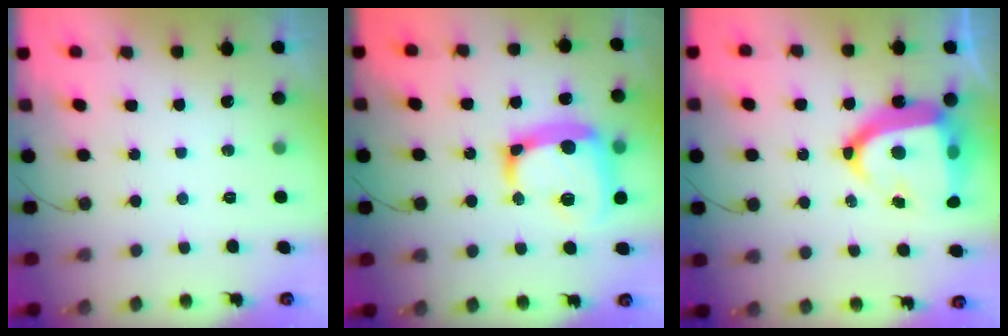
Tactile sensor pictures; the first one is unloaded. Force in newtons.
{"total": 18.5, "press": 18.5, "slide": 1.3}
{"total": 21.5, "press": 21.4, "slide": 1.6}